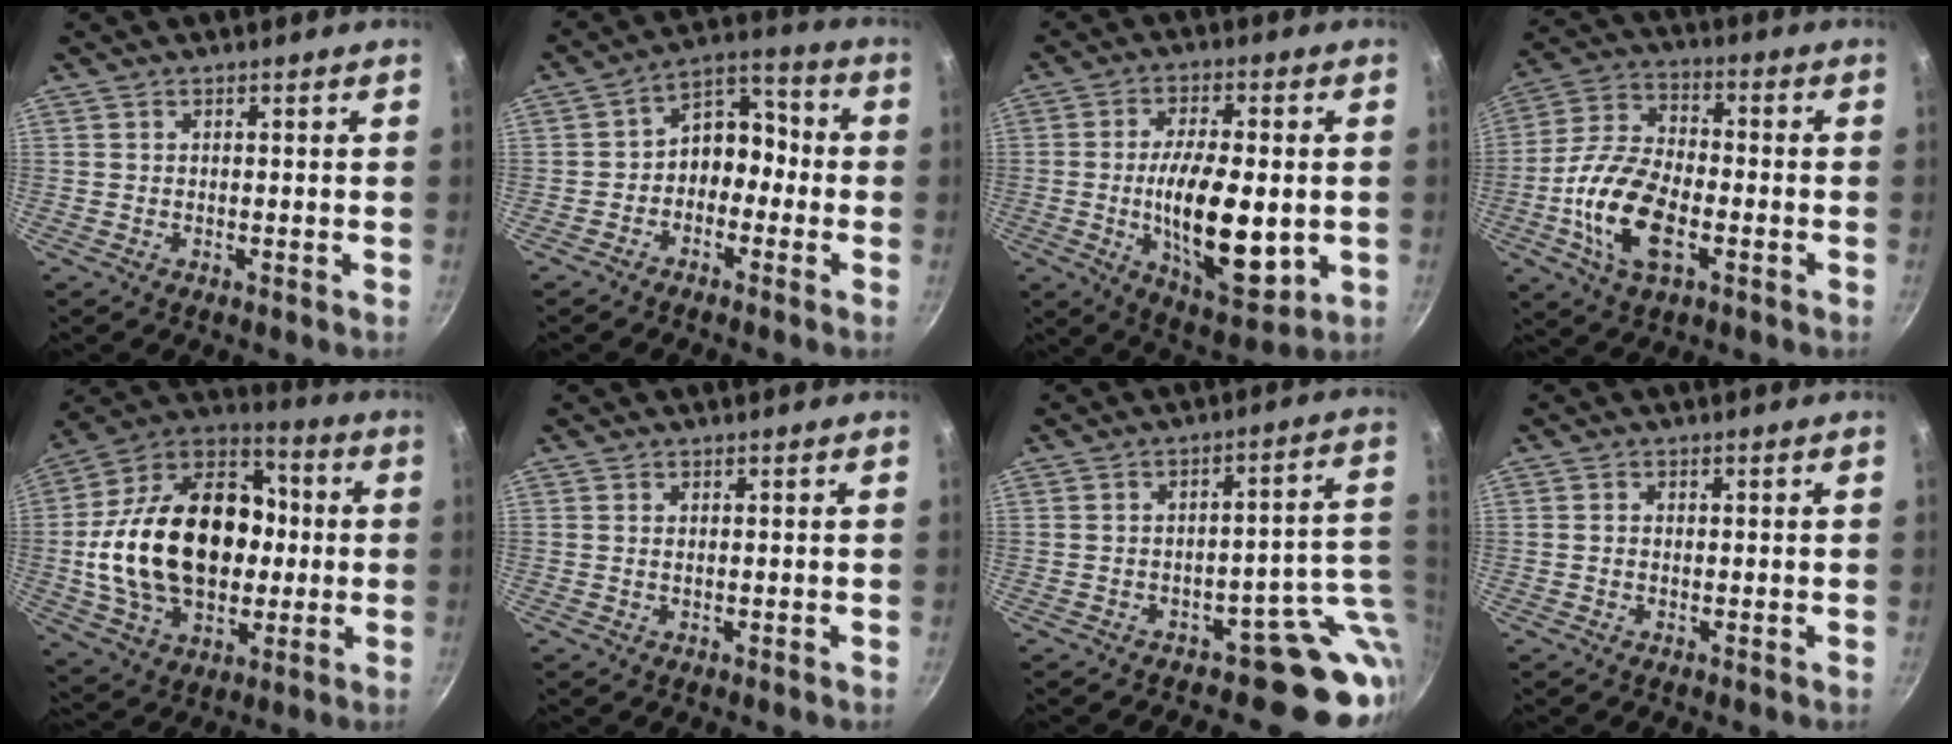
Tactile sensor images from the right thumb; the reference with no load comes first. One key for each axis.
{"total": 8.6, "fx": -2.1, "fy": 6.5, "fz": 5.3, "tx": -0.032, "ty": 0.055, "tz": -0.048}
{"total": 17.9, "fx": -2.0, "fy": 7.5, "fz": 16.2, "tx": -0.258, "ty": -0.010, "tz": -0.025}
{"total": 15.6, "fx": -4.3, "fy": 8.3, "fz": 12.6, "tx": -0.239, "ty": 0.028, "tz": -0.091}
{"total": 29.5, "fx": -0.4, "fy": 20.3, "fz": 21.5, "tx": -0.353, "ty": 0.043, "tz": -0.005}
{"total": 0.6, "fx": 0.2, "fy": 0.3, "fz": 0.5, "tx": -0.010, "ty": 0.000, "tz": 0.003}
{"total": 9.4, "fx": -2.0, "fy": 6.2, "fz": 6.8, "tx": -0.022, "ty": 0.029, "tz": -0.027}
{"total": 0.8, "fx": -0.1, "fy": 0.7, "fz": 0.5, "tx": -0.010, "ty": 0.004, "tz": -0.003}